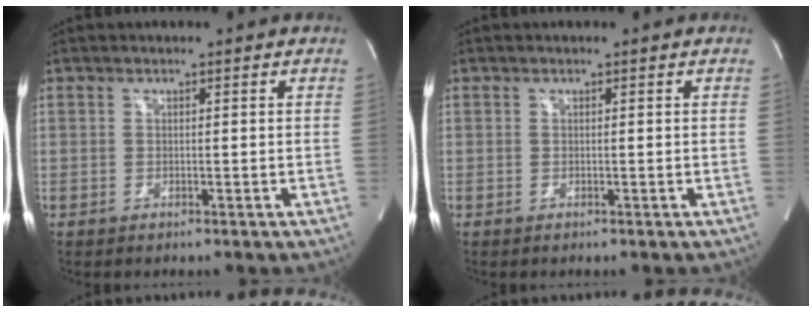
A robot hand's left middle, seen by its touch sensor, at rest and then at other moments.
{"total": 0.0}